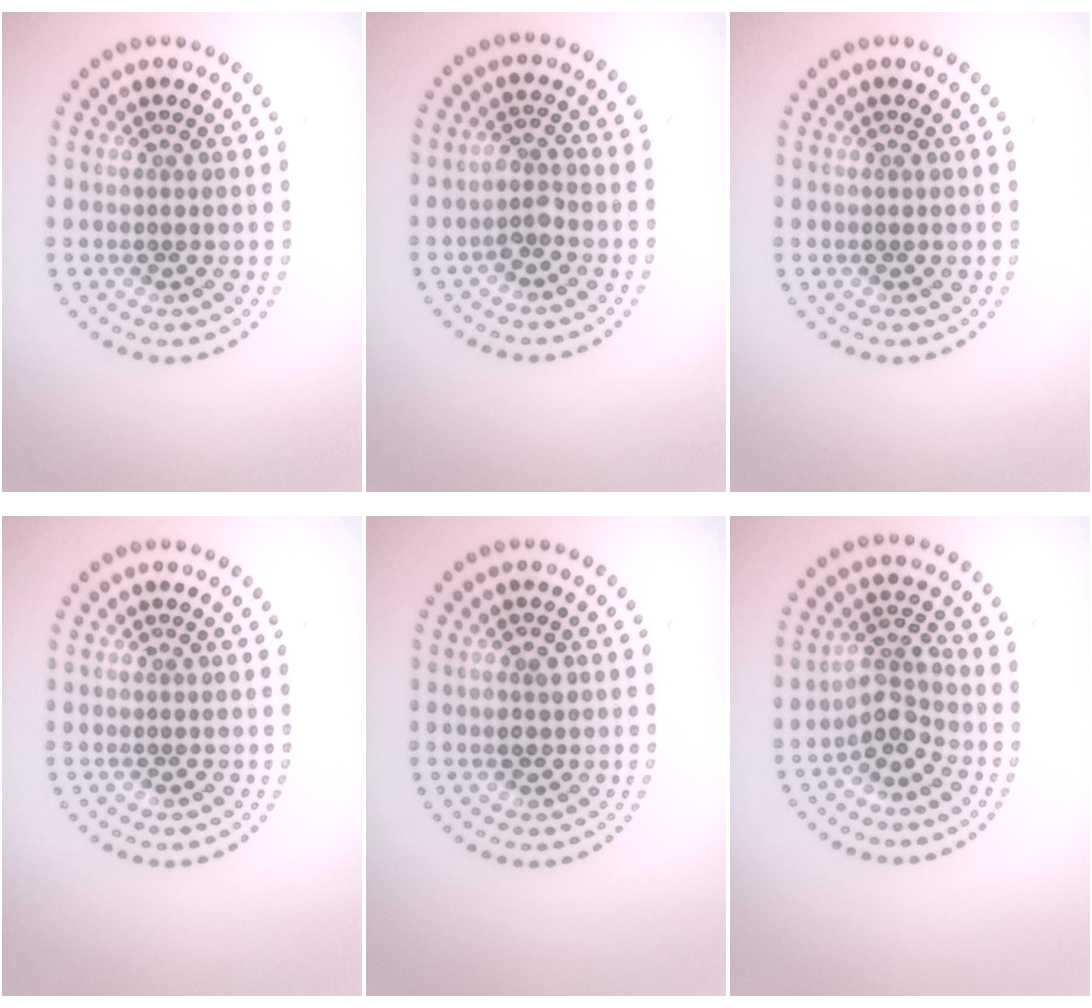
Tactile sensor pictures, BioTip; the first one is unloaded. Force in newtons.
{"total": 1.6, "press": 1.2, "slide": 1.0}
{"total": 0.0}
{"total": 0.0}
{"total": 1.4, "press": 1.4, "slide": 0.2}
{"total": 2.8, "press": 2.2, "slide": 1.7}